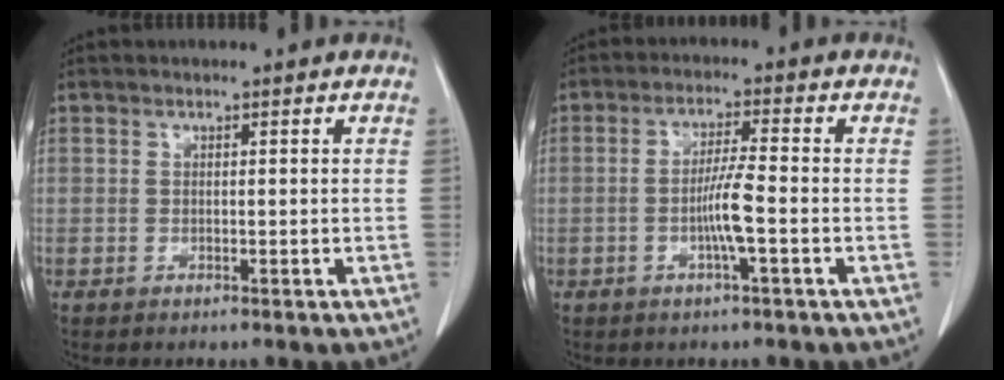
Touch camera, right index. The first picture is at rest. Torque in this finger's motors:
{"motor_torque": [1.20, -0.10, 0.42, 0.08]}